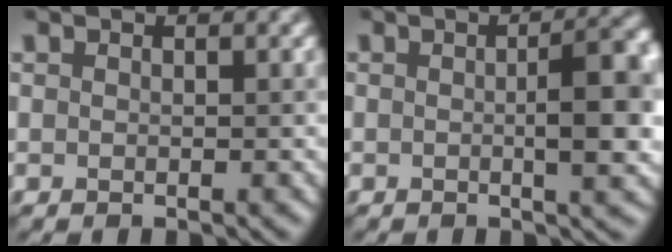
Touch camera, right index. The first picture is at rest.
{"total": 5.4, "force": [-0.1, 1.2, 5.3], "torque": [-0.071, 0.003, 0.000]}